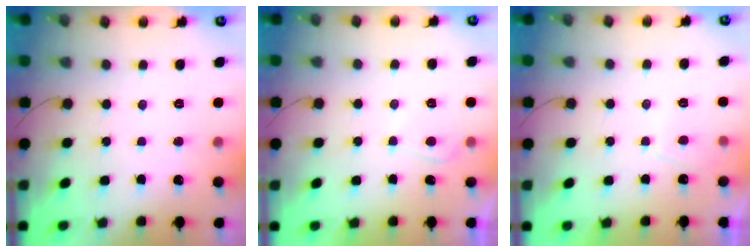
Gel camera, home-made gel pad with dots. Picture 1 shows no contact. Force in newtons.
{"total": 1.2, "press": 1.0, "slide": 0.6}
{"total": 1.3, "press": 1.1, "slide": 0.6}